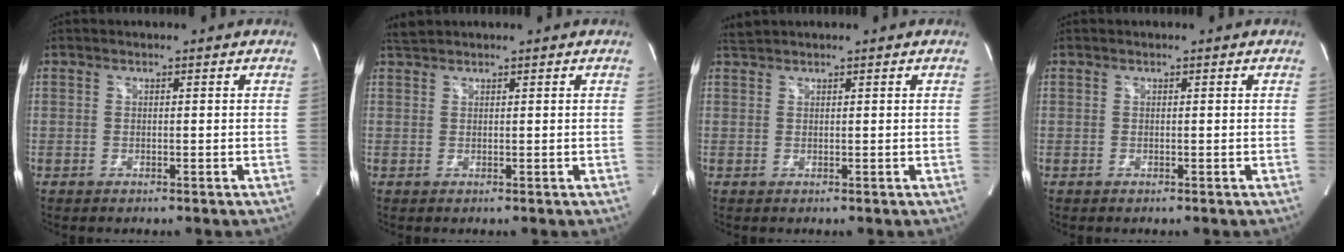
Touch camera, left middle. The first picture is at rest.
{"total": 1.3, "force": [1.3, -0.1, 0.0], "torque": [-0.007, 0.013, 0.032]}
{"total": 1.2, "force": [1.2, -0.3, -0.1], "torque": [-0.004, 0.012, 0.030]}
{"total": 0.0}